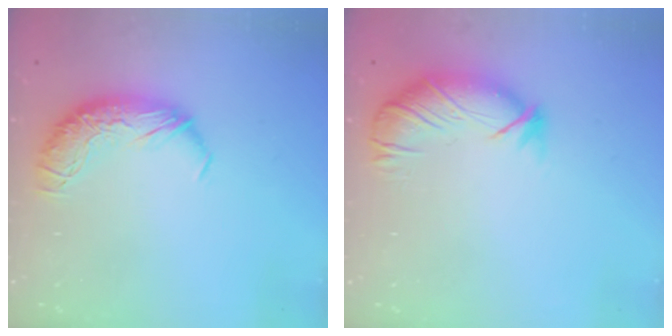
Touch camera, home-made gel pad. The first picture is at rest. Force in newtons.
{"total": 2.7, "press": 2.4, "slide": 1.4}